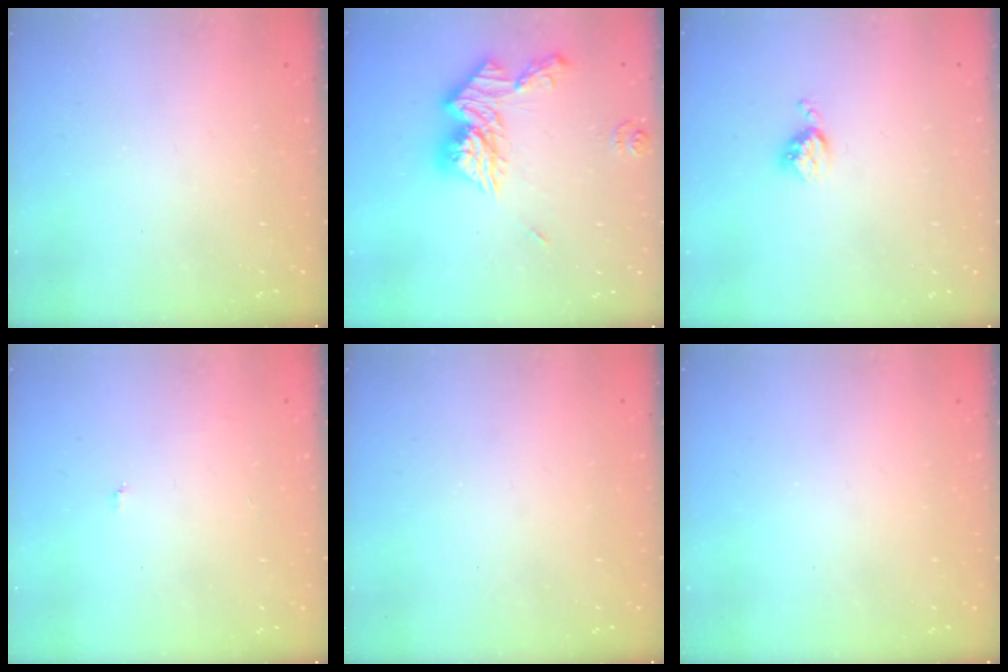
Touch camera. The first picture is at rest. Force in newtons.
{"total": 15.3, "press": 15.2, "slide": 1.7}
{"total": 3.8, "press": 3.8, "slide": 0.4}
{"total": 4.1, "press": 4.0, "slide": 0.3}
{"total": 0.0}
{"total": 0.0}